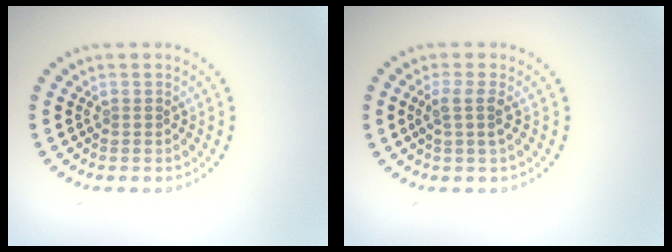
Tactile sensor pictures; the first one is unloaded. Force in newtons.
{"total": 1.9, "press": 1.5, "slide": 1.2}